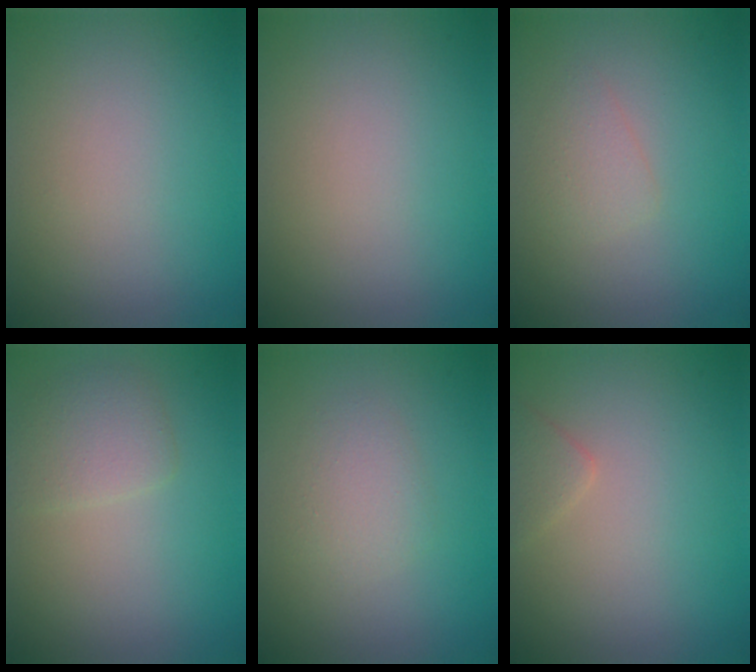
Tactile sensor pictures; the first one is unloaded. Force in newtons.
{"total": 0.0}
{"total": 1.5, "press": 1.5, "slide": 0.1}
{"total": 2.4, "press": 2.4, "slide": 0.0}
{"total": 1.9, "press": 1.9, "slide": 0.0}
{"total": 1.3, "press": 1.3, "slide": 0.0}